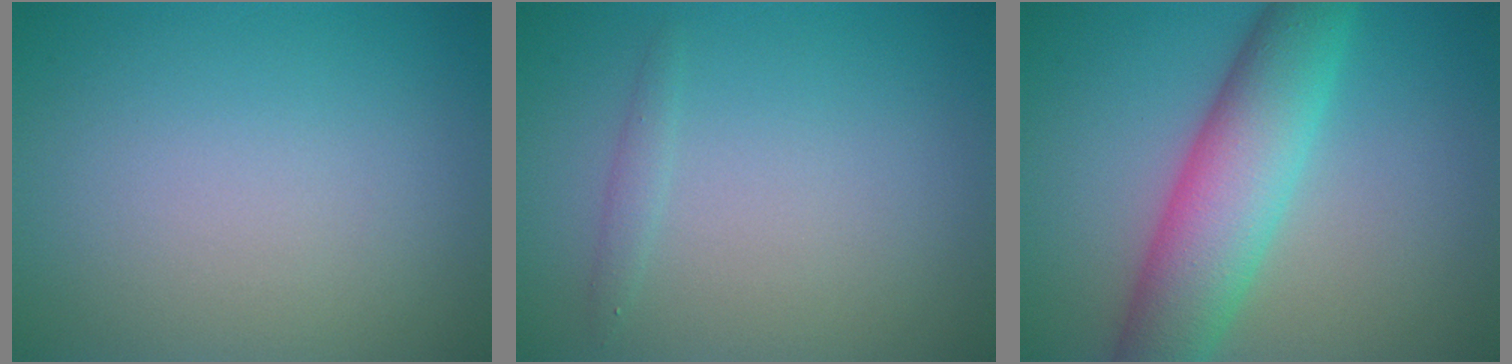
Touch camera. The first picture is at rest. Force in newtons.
{"total": 0.8, "press": 0.8, "slide": 0.1}
{"total": 7.5, "press": 7.5, "slide": 0.2}